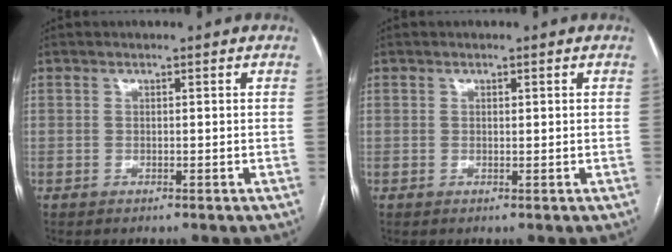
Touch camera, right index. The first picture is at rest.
{"total": 0.7, "force": [0.3, 0.3, 0.5], "torque": [-0.008, -0.002, 0.005]}